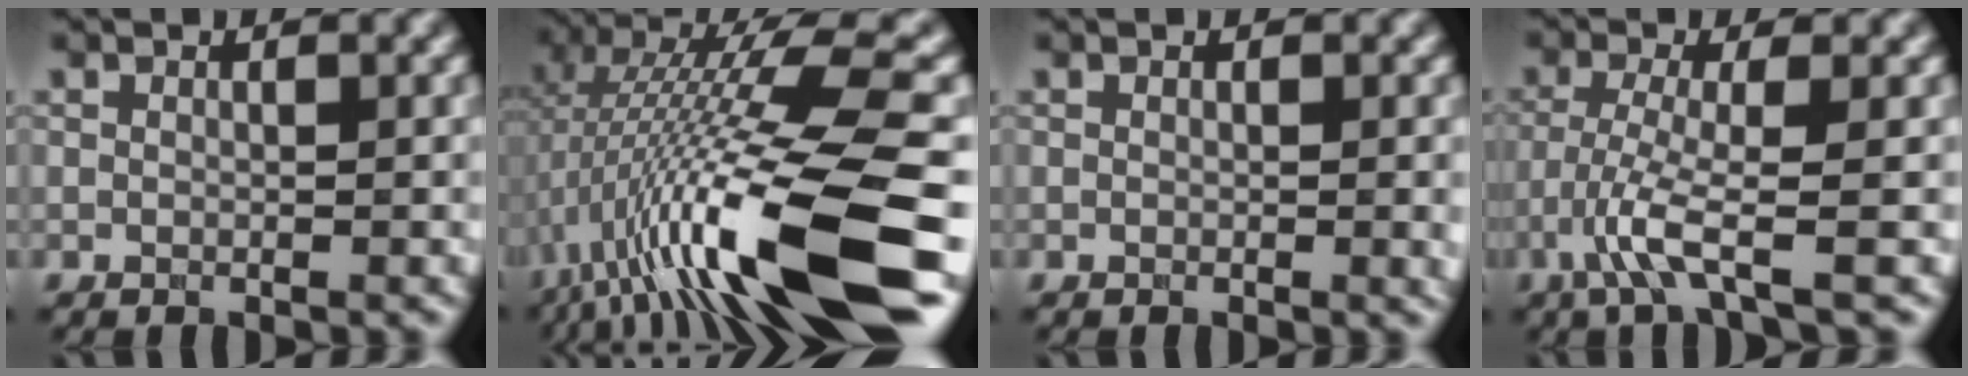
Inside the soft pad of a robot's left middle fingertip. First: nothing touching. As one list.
[{"total": 14.0, "force": [-3.7, 2.1, 13.3], "torque": [-0.241, 0.012, -0.042]}, {"total": 1.2, "force": [-0.1, 0.4, 1.1], "torque": [-0.009, 0.002, 0.002]}, {"total": 4.0, "force": [-2.3, 0.1, 3.3], "torque": [-0.077, -0.005, -0.045]}]